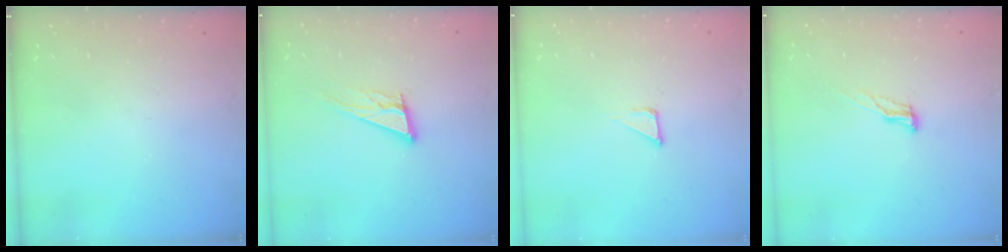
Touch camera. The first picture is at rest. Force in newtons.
{"total": 11.5, "press": 11.2, "slide": 2.6}
{"total": 2.8, "press": 2.8, "slide": 0.1}
{"total": 6.9, "press": 6.9, "slide": 0.9}